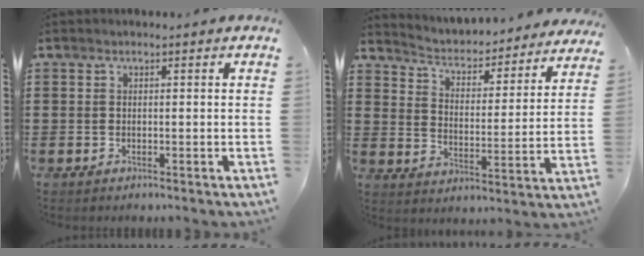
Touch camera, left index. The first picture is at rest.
{"total": 2.9, "force": [2.9, 0.5, 0.6], "torque": [-0.031, -0.032, 0.038]}